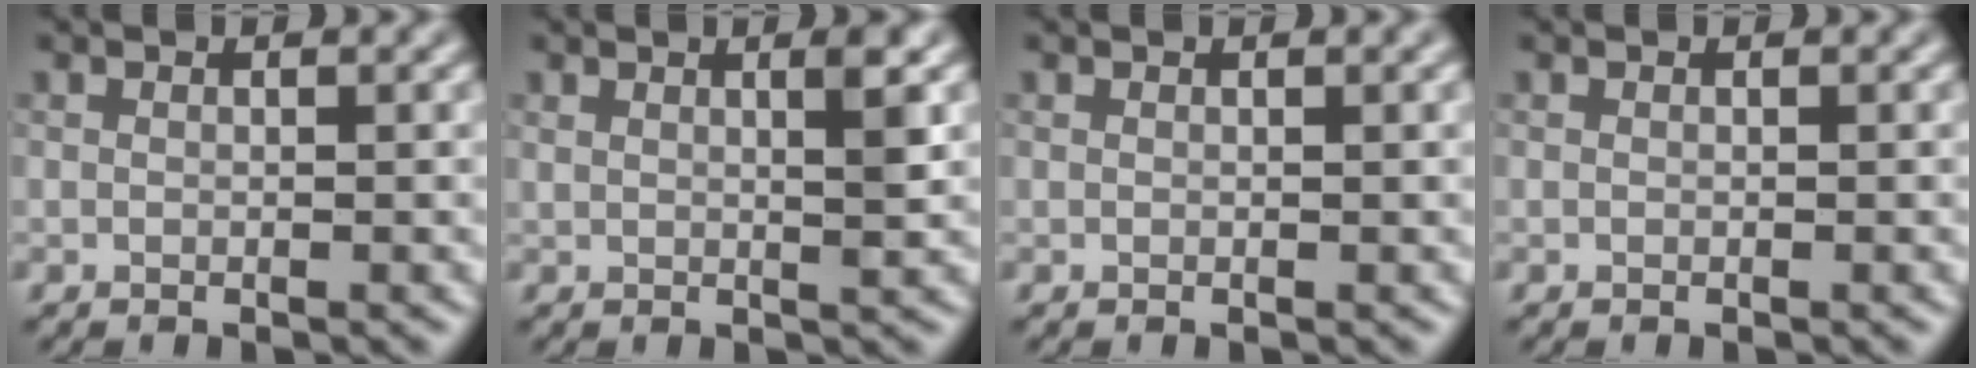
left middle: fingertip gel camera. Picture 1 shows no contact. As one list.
[{"total": 2.2, "force": [0.6, 0.5, 2.1], "torque": [-0.018, 0.008, 0.002]}, {"total": 1.2, "force": [0.6, 0.5, 0.9], "torque": [-0.005, 0.005, 0.000]}, {"total": 0.0}]